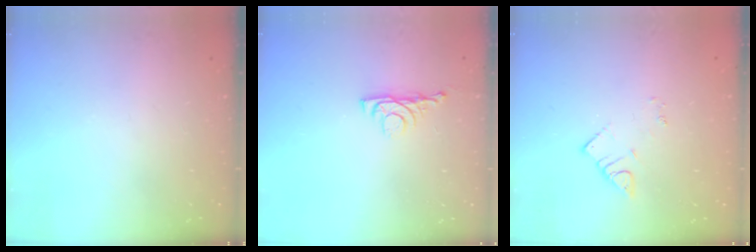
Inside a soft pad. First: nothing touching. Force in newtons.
{"total": 4.3, "press": 4.2, "slide": 0.7}
{"total": 2.7, "press": 2.7, "slide": 0.4}